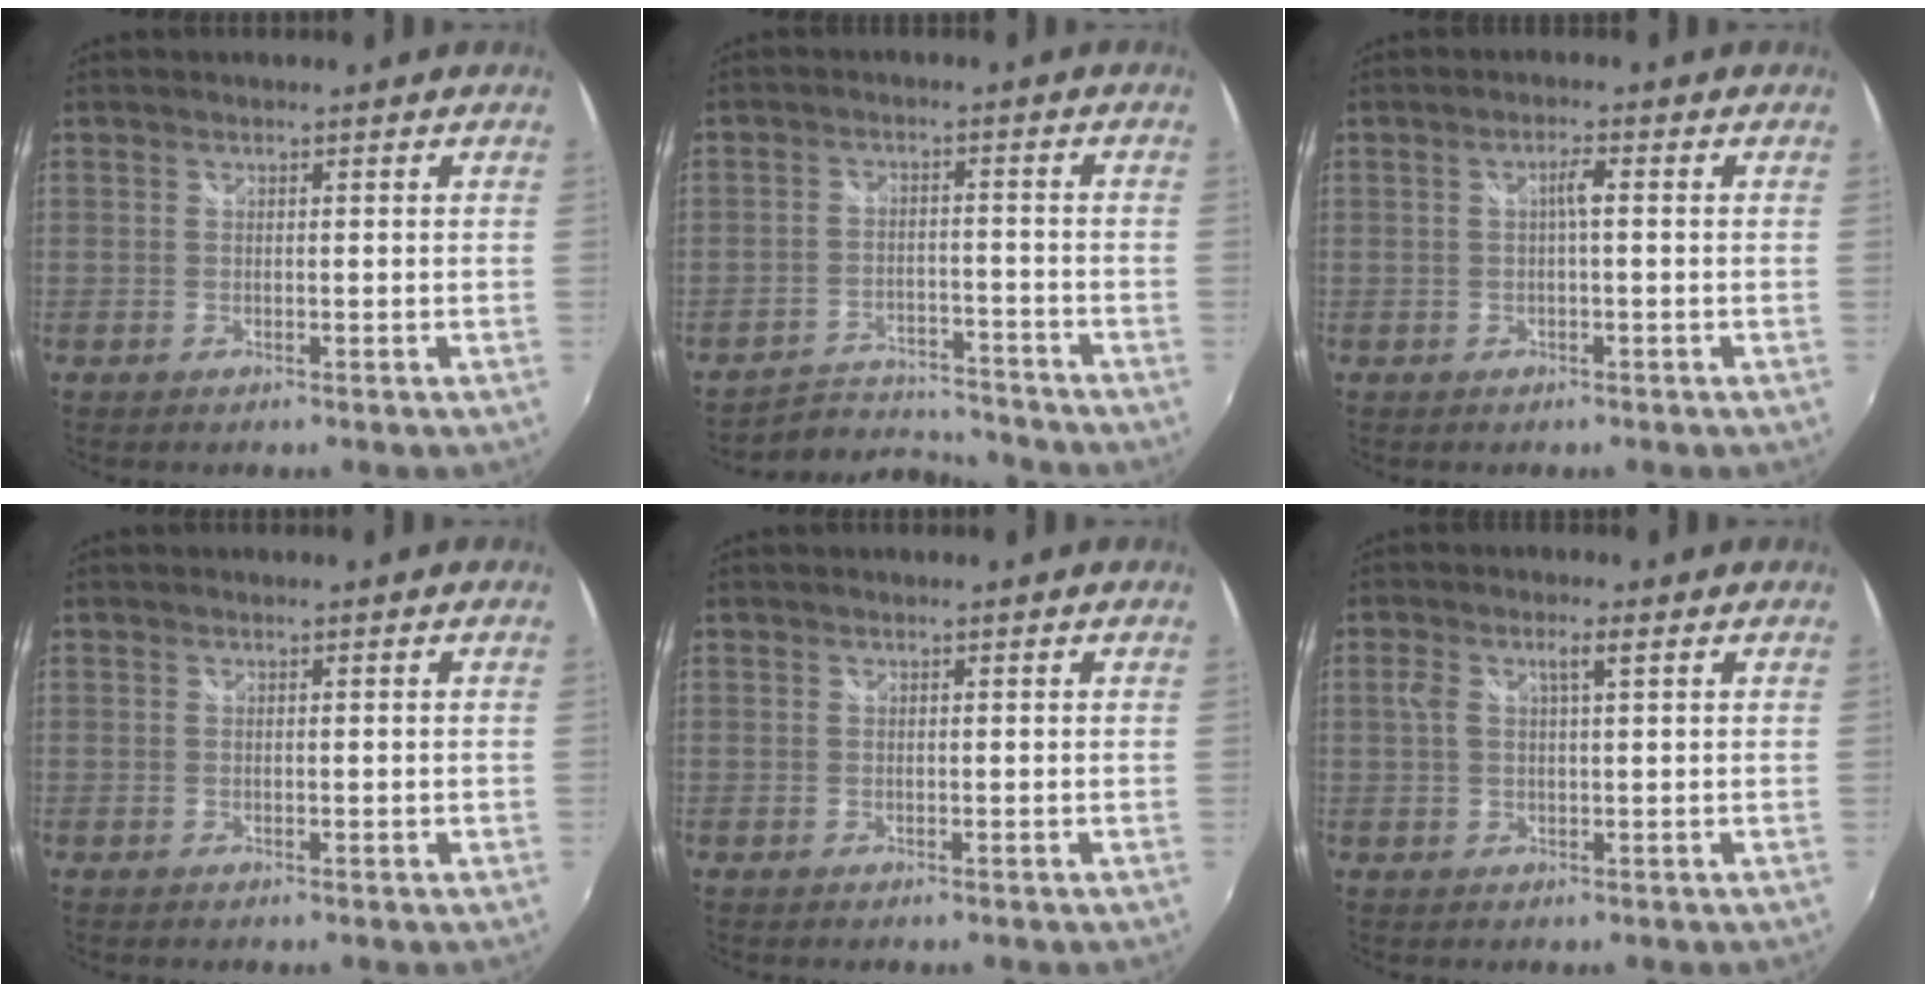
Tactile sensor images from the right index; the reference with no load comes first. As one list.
[{"total": 9.3, "force": [-9.1, 1.8, 0.7], "torque": [-0.036, 0.014, -0.140]}, {"total": 2.2, "force": [0.0, 0.1, 2.2], "torque": [-0.041, 0.006, -0.001]}, {"total": 0.7, "force": [-0.2, 0.3, 0.5], "torque": [-0.006, 0.001, -0.002]}, {"total": 0.0}, {"total": 3.5, "force": [1.0, 0.8, 3.3], "torque": [-0.064, 0.005, 0.021]}]